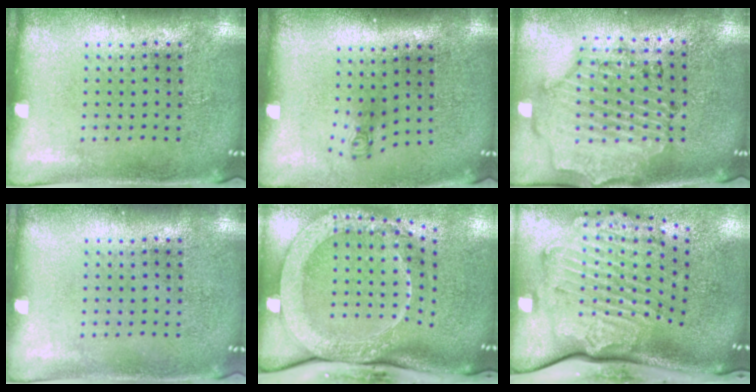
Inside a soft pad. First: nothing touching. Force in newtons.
{"total": 0.7, "press": 0.4, "slide": 0.6}
{"total": 1.5, "press": 1.5, "slide": 0.3}
{"total": 0.0}
{"total": 3.3, "press": 2.3, "slide": 2.4}
{"total": 3.5, "press": 2.5, "slide": 2.5}